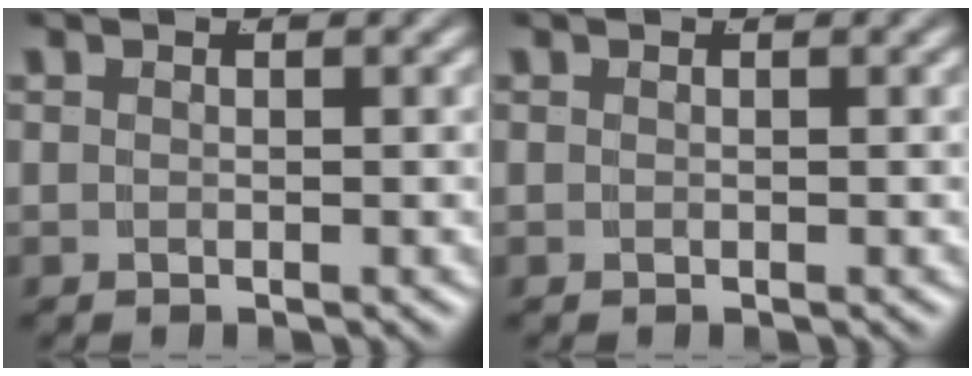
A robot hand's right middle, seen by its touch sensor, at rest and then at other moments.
{"total": 0.0}